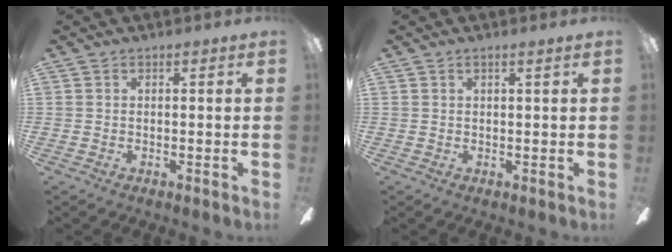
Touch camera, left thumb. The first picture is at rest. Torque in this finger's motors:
{"motor_torque": [-0.17, -0.06, -0.26, 0.50, 0.04]}